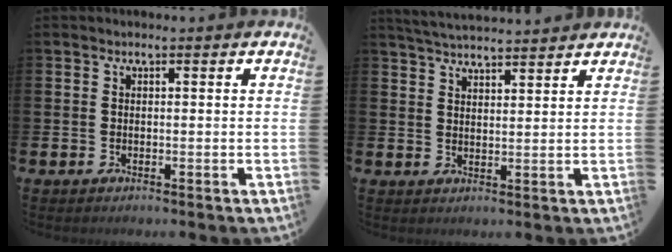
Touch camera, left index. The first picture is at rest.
{"total": 4.1, "force": [4.1, 0.2, 0.4], "torque": [-0.021, -0.019, 0.076]}